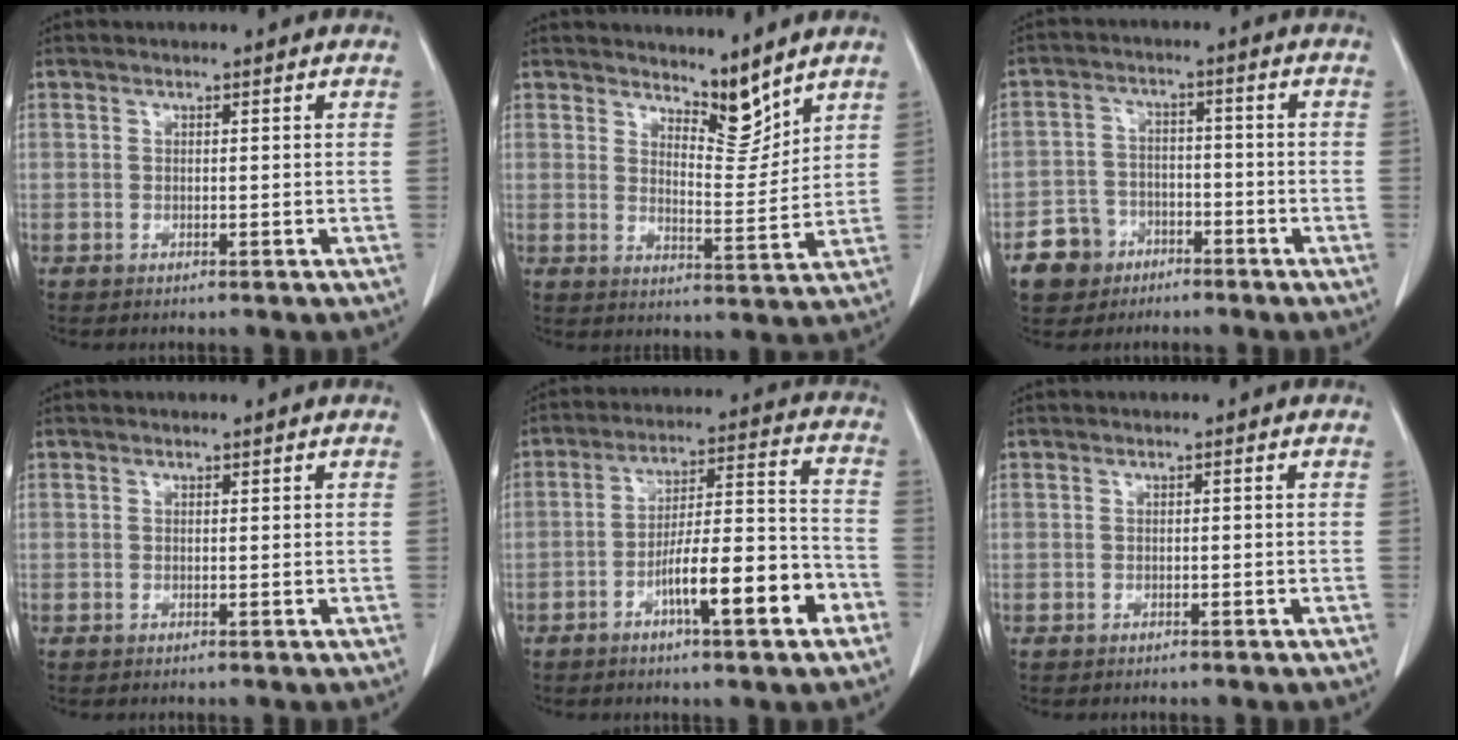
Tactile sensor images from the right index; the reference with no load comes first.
{"total": 5.7, "force": [5.1, 1.3, 2.2], "torque": [-0.033, -0.015, 0.091]}
{"total": 6.4, "force": [-3.8, 5.1, 0.9], "torque": [-0.014, 0.012, -0.065]}
{"total": 0.0}
{"total": 13.1, "force": [-6.0, 1.6, 11.5], "torque": [-0.183, 0.016, -0.094]}
{"total": 0.0}